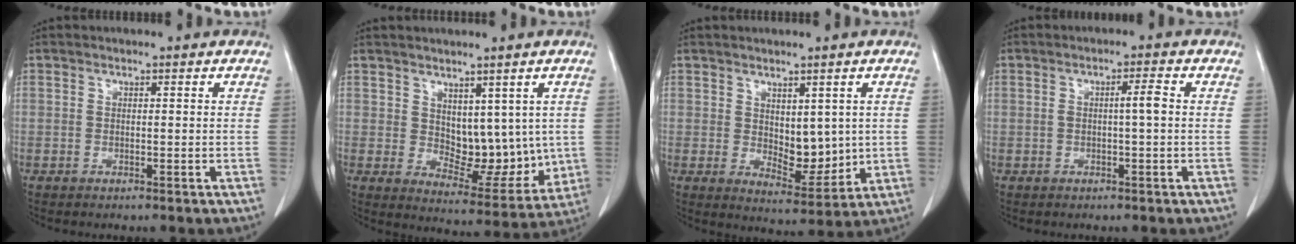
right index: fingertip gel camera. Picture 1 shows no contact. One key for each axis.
{"total": 9.7, "fx": 1.8, "fy": 5.9, "fz": 7.5, "tx": -0.086, "ty": -0.006, "tz": 0.046}
{"total": 6.9, "fx": 0.8, "fy": 3.7, "fz": 5.8, "tx": -0.081, "ty": -0.010, "tz": 0.030}
{"total": 2.7, "fx": 0.1, "fy": 0.1, "fz": 2.7, "tx": -0.046, "ty": 0.003, "tz": 0.001}